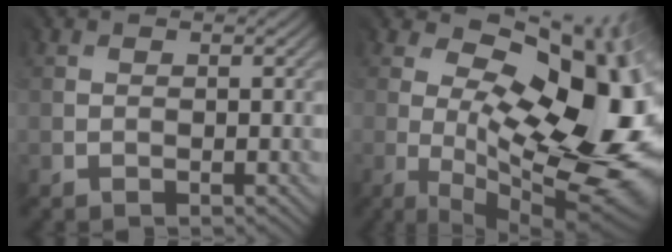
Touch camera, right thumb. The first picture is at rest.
{"total": 18.5, "force": [0.1, 8.8, 16.3], "torque": [-0.204, -0.015, 0.013]}